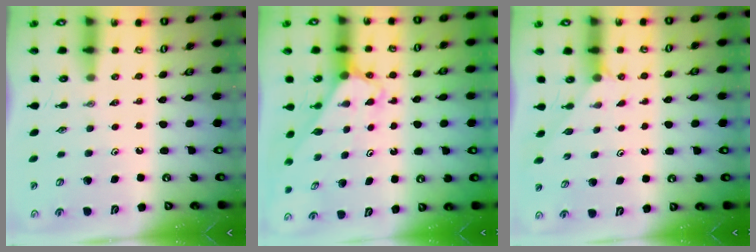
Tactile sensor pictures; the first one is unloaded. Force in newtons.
{"total": 2.6, "press": 2.6, "slide": 0.2}
{"total": 1.2, "press": 1.2, "slide": 0.1}